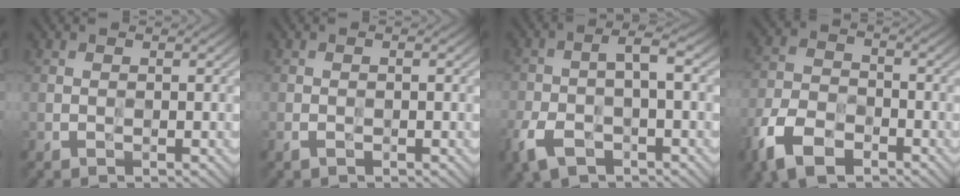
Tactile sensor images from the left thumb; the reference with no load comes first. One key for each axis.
{"total": 1.2, "fx": -0.6, "fy": 0.5, "fz": 0.9, "tx": -0.019, "ty": -0.002, "tz": -0.013}
{"total": 6.7, "fx": -2.9, "fy": 2.9, "fz": 5.3, "tx": -0.110, "ty": -0.003, "tz": -0.064}
{"total": 9.2, "fx": -5.6, "fy": 5.0, "fz": 5.2, "tx": -0.122, "ty": -0.016, "tz": -0.120}